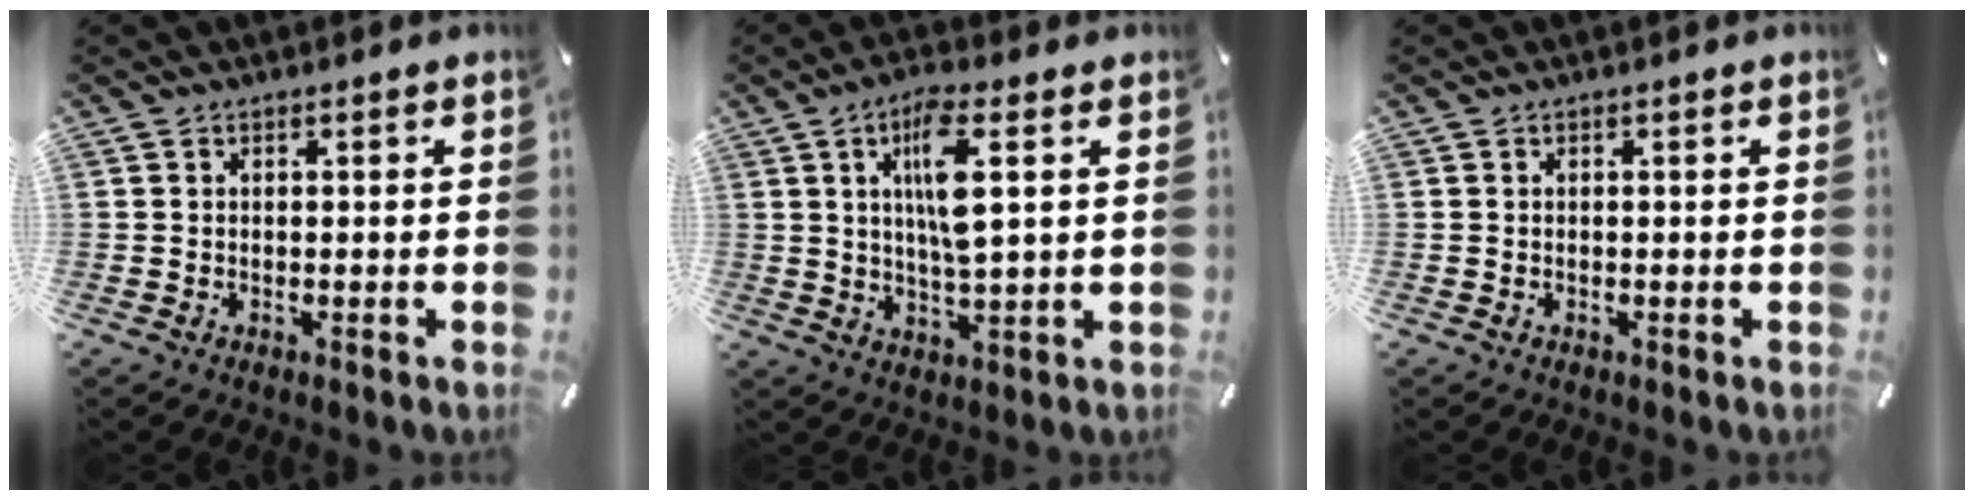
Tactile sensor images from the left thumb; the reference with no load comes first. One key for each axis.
{"total": 10.3, "fx": 3.2, "fy": 2.5, "fz": 9.5, "tx": -0.178, "ty": -0.005, "tz": 0.047}
{"total": 0.0}